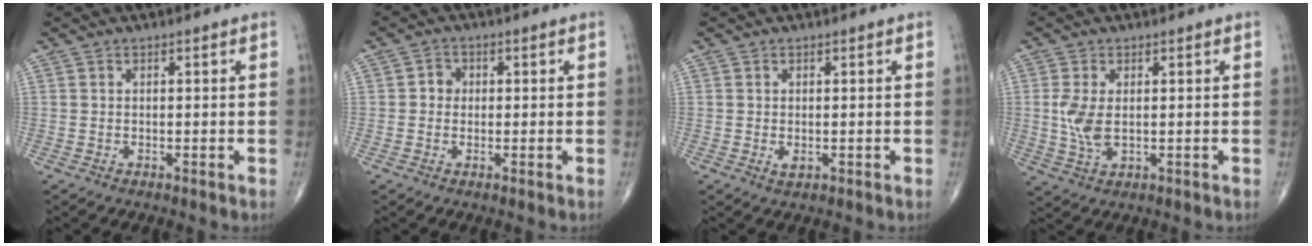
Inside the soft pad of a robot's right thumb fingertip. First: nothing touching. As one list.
[{"total": 2.4, "force": [0.1, 2.2, 0.9], "torque": [0.002, 0.007, -0.005]}, {"total": 1.2, "force": [-0.1, 0.6, 1.0], "torque": [-0.015, -0.003, 0.000]}, {"total": 5.5, "force": [0.4, 2.9, 4.7], "torque": [-0.109, -0.006, 0.012]}]